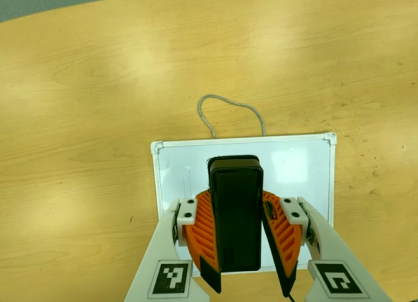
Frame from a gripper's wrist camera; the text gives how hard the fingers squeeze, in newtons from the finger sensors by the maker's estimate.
{"total": 10.0, "left": 10.1, "right": 10.0}